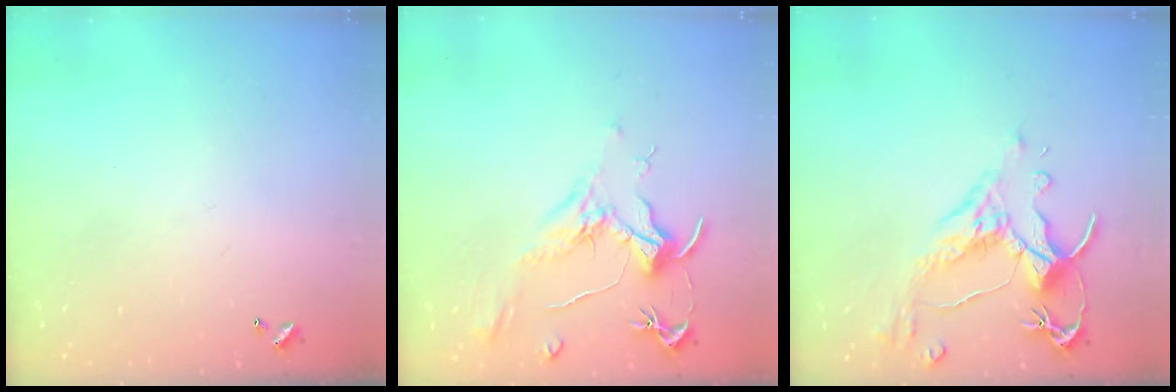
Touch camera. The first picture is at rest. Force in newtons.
{"total": 2.0, "press": 1.7, "slide": 0.9}
{"total": 3.3, "press": 3.0, "slide": 1.4}